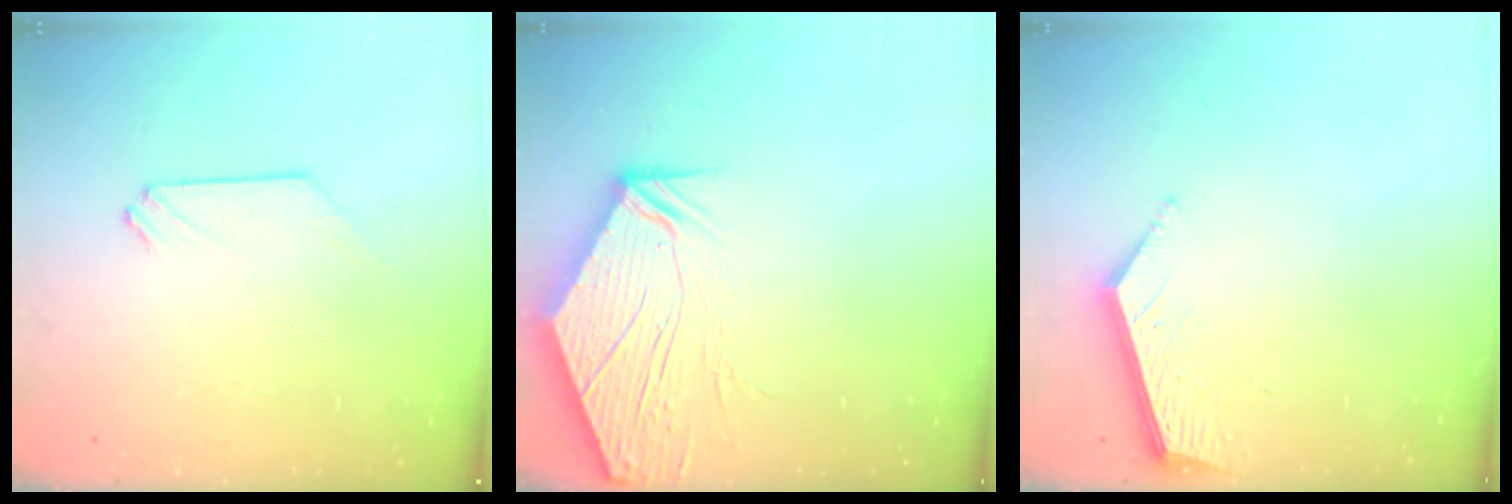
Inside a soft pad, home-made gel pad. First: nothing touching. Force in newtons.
{"total": 11.7, "press": 11.5, "slide": 1.9}
{"total": 6.0, "press": 6.0, "slide": 0.6}